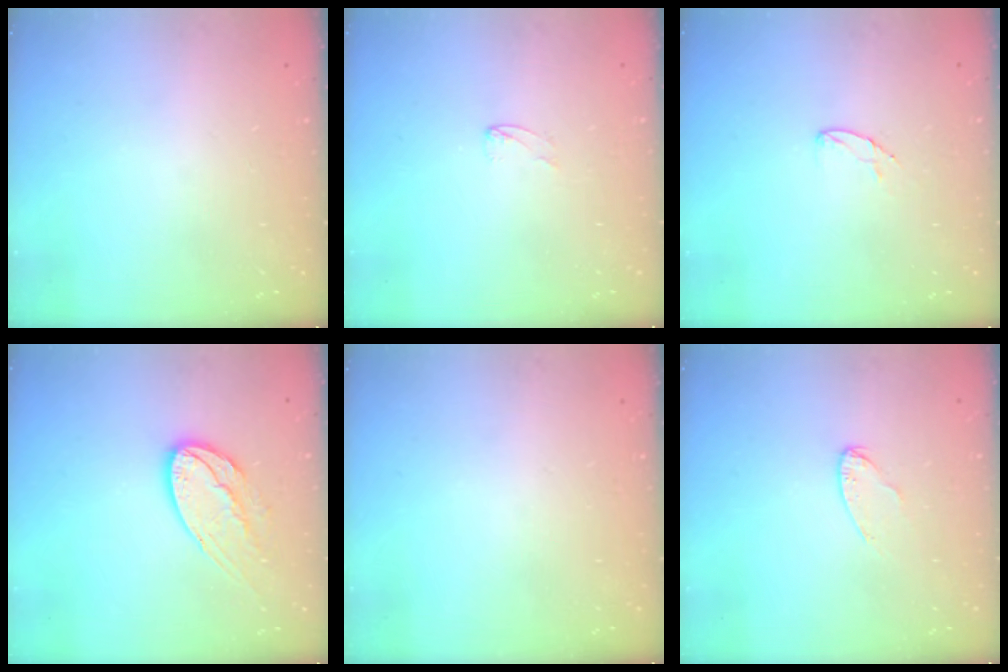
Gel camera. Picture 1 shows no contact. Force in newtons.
{"total": 1.7, "press": 1.7, "slide": 0.1}
{"total": 5.3, "press": 5.3, "slide": 0.4}
{"total": 13.1, "press": 13.0, "slide": 1.1}
{"total": 0.0}
{"total": 5.4, "press": 5.3, "slide": 0.6}